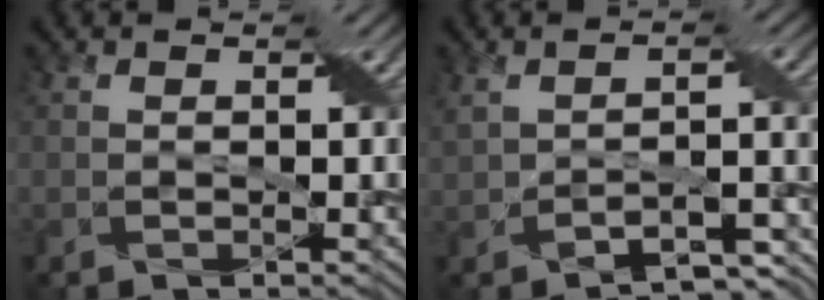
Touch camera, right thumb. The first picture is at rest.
{"total": 5.1, "force": [-3.2, 1.9, 3.5], "torque": [-0.061, -0.005, -0.052]}